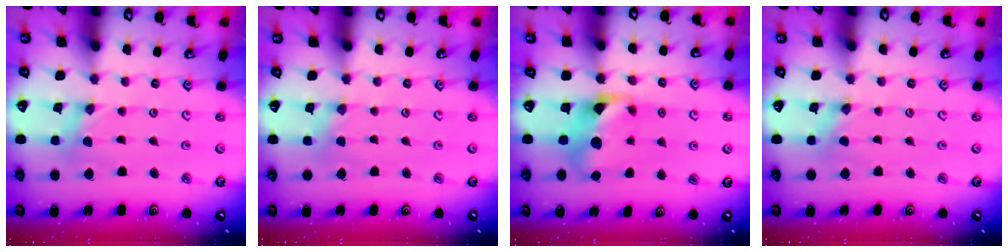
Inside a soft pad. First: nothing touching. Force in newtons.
{"total": 1.3, "press": 1.2, "slide": 0.2}
{"total": 8.6, "press": 8.5, "slide": 1.2}
{"total": 0.0}